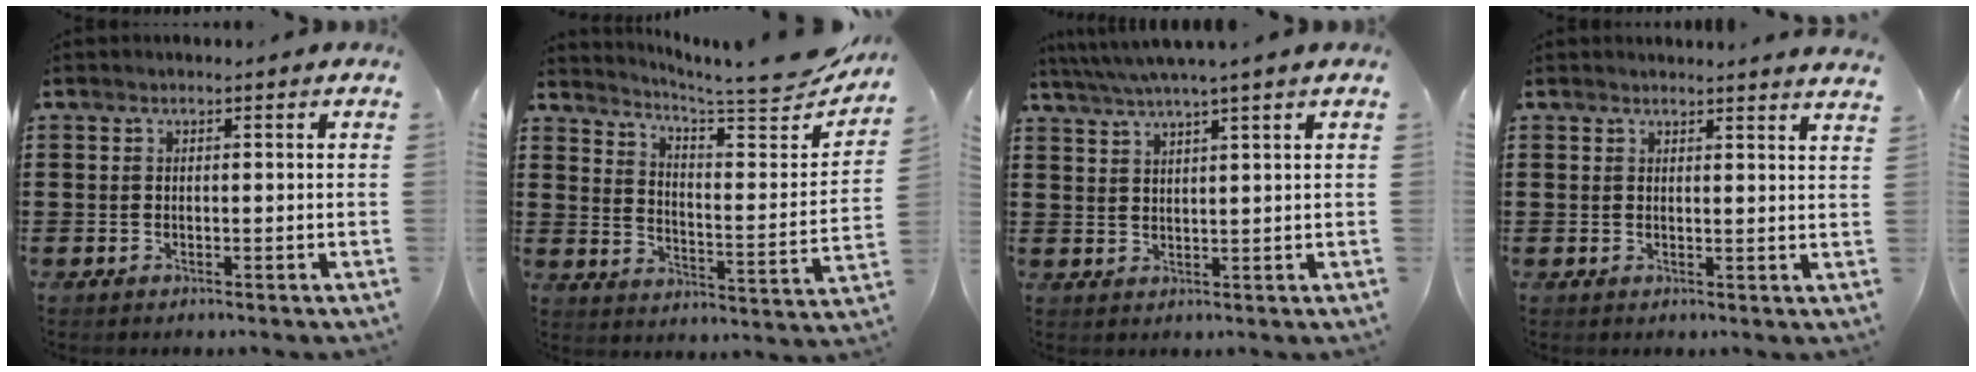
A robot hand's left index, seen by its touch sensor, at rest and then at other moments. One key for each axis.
{"total": 5.8, "fx": 5.3, "fy": -0.1, "fz": 2.4, "tx": -0.056, "ty": -0.051, "tz": 0.082}
{"total": 3.7, "fx": 2.8, "fy": -0.6, "fz": 2.2, "tx": -0.050, "ty": -0.008, "tz": 0.049}
{"total": 2.1, "fx": 2.0, "fy": -0.4, "fz": 0.2, "tx": 0.000, "ty": -0.008, "tz": 0.037}